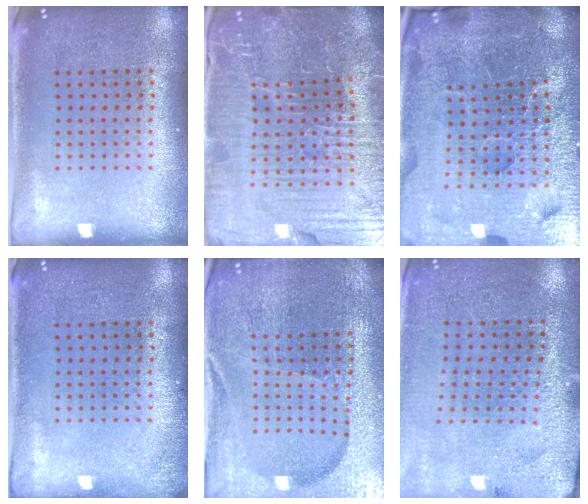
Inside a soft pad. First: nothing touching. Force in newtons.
{"total": 6.3, "press": 5.9, "slide": 2.4}
{"total": 7.1, "press": 6.2, "slide": 3.4}
{"total": 1.0, "press": 1.0, "slide": 0.3}
{"total": 4.9, "press": 4.6, "slide": 1.6}
{"total": 2.8, "press": 2.8, "slide": 0.1}